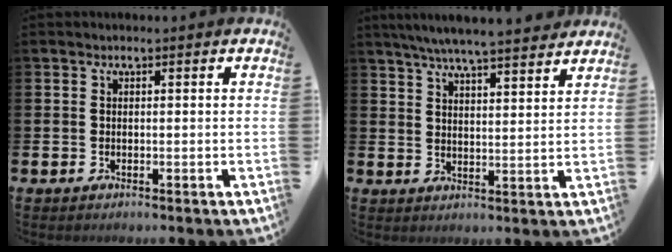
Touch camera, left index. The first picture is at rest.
{"total": 6.6, "force": [6.3, 0.0, 1.9], "torque": [-0.051, -0.033, 0.112]}